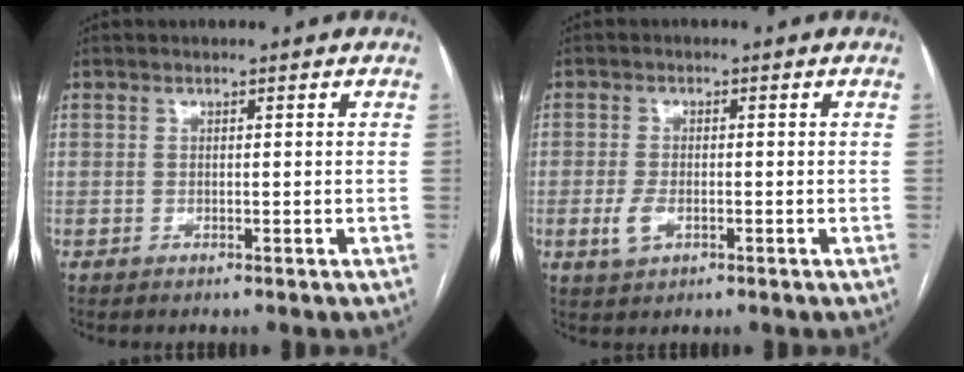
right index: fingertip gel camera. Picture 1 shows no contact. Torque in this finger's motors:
{"motor_torque": [0.09, -0.04, -0.14, -0.07]}